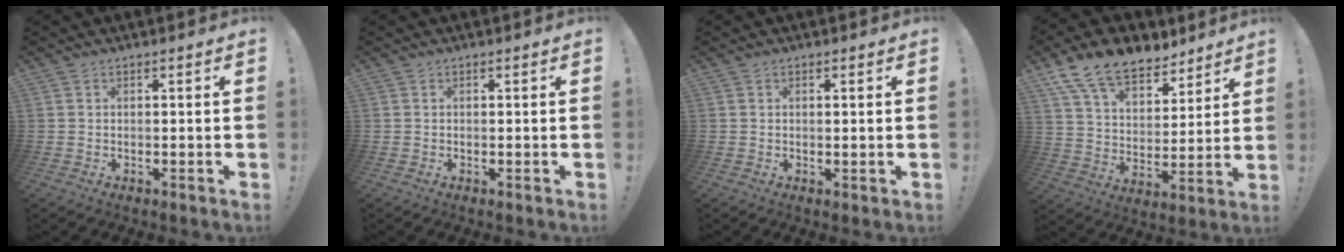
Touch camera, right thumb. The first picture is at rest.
{"total": 0.0}
{"total": 0.9, "force": [0.5, 0.2, 0.7], "torque": [-0.001, -0.005, 0.005]}
{"total": 15.6, "force": [11.4, 8.3, 6.7], "torque": [-0.123, -0.074, 0.212]}